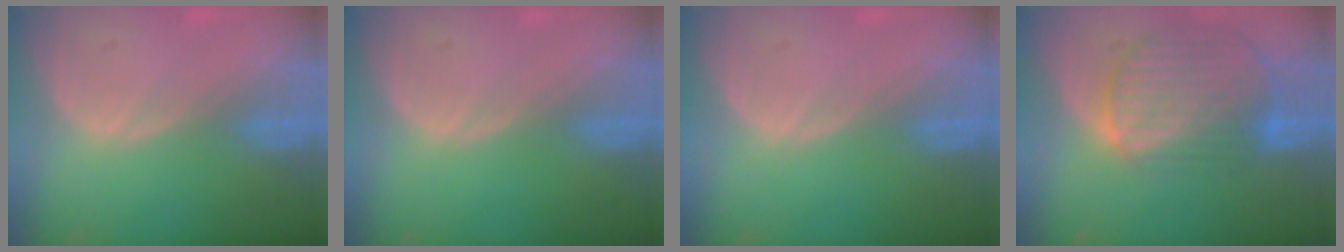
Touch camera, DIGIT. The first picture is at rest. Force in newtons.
{"total": 0.0}
{"total": 0.0}
{"total": 10.3, "press": 8.6, "slide": 5.6}